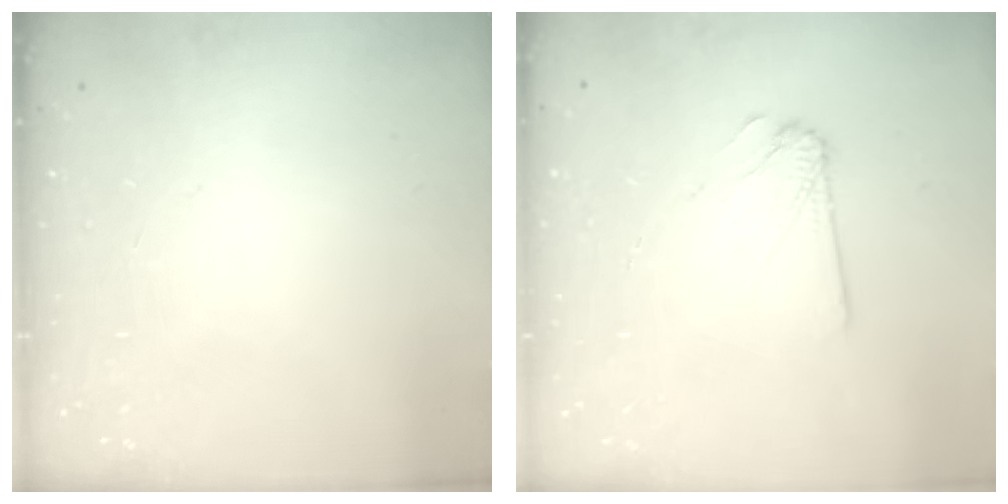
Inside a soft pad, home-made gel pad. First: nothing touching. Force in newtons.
{"total": 2.2, "press": 2.2, "slide": 0.1}